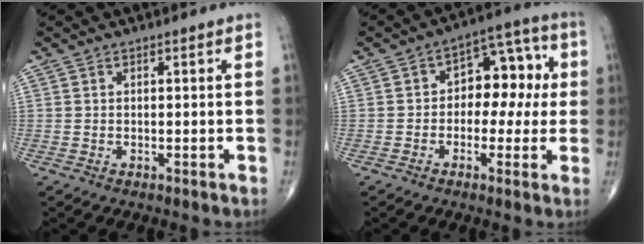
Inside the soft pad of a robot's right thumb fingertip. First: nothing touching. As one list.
[{"total": 10.7, "force": [0.4, 7.0, 8.0], "torque": [-0.062, 0.038, -0.005]}]